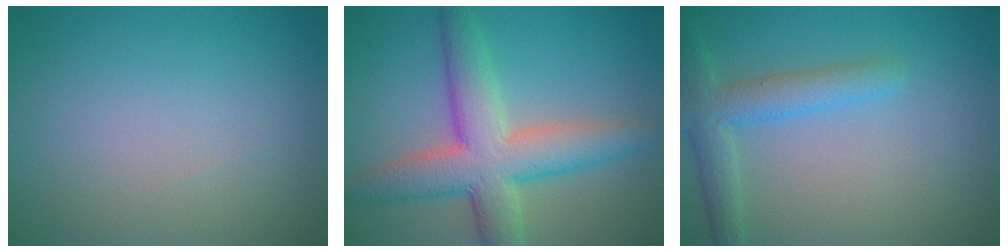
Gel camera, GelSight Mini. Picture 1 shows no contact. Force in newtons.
{"total": 7.7, "press": 7.7, "slide": 0.2}
{"total": 3.8, "press": 3.8, "slide": 0.2}